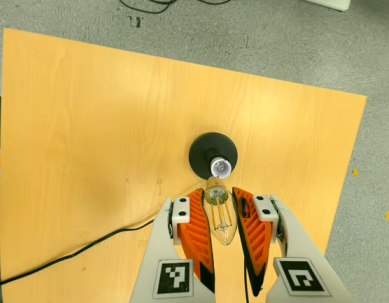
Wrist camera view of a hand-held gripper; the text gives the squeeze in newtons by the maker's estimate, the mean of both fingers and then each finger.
{"total": 23.4, "left": 26.2, "right": 20.7}